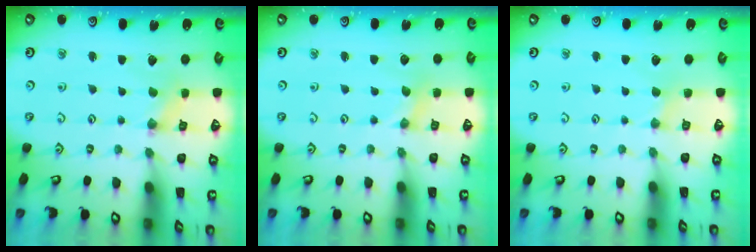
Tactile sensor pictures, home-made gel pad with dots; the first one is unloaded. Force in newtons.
{"total": 0.0}
{"total": 1.0, "press": 1.0, "slide": 0.3}